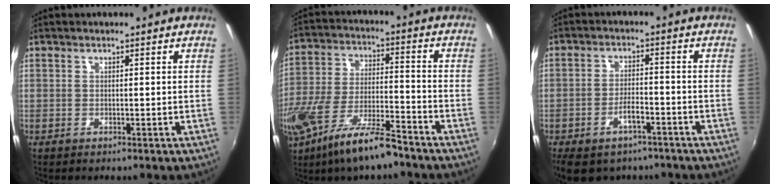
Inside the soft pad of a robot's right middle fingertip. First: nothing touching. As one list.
[{"total": 15.0, "force": [-9.9, 4.2, 10.5], "torque": [-0.212, -0.032, -0.176]}, {"total": 8.3, "force": [-5.4, 4.1, 4.9], "torque": [-0.102, -0.004, -0.080]}]